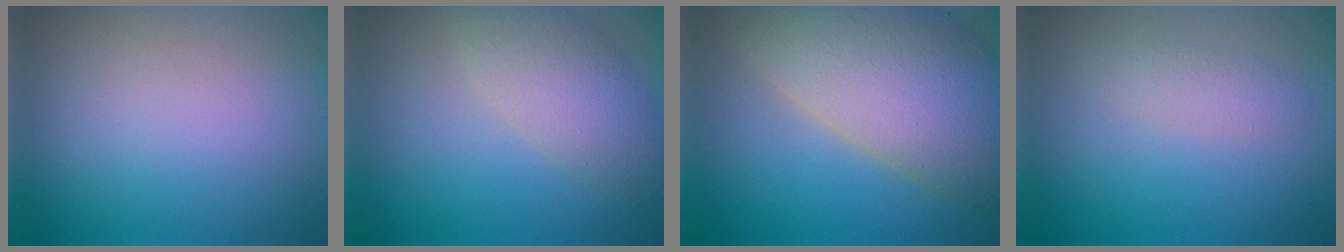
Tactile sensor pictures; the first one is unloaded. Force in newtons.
{"total": 4.7, "press": 4.7, "slide": 0.4}
{"total": 13.0, "press": 13.0, "slide": 1.0}
{"total": 1.5, "press": 1.5, "slide": 0.1}